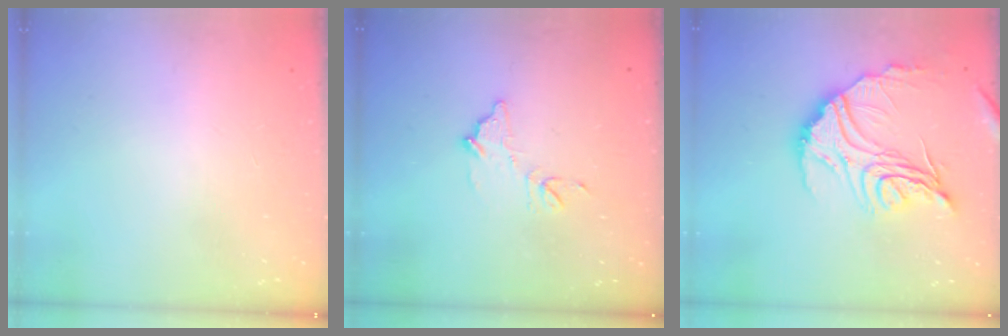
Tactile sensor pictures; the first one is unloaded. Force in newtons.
{"total": 9.4, "press": 9.4, "slide": 0.5}
{"total": 20.5, "press": 20.5, "slide": 1.3}